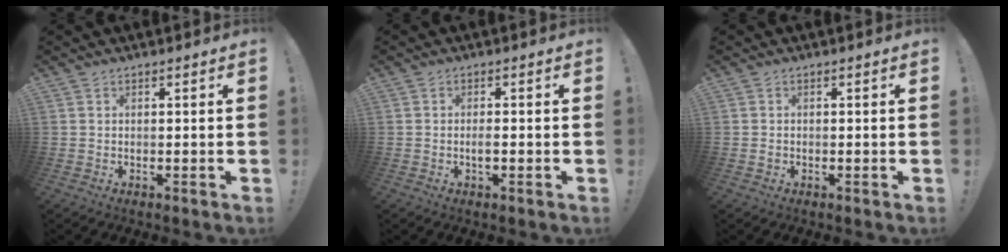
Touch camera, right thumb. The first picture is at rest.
{"total": 2.0, "force": [-0.7, 0.6, 1.8], "torque": [-0.024, 0.000, -0.014]}
{"total": 0.7, "force": [-0.4, 0.5, 0.2], "torque": [-0.005, 0.002, -0.006]}